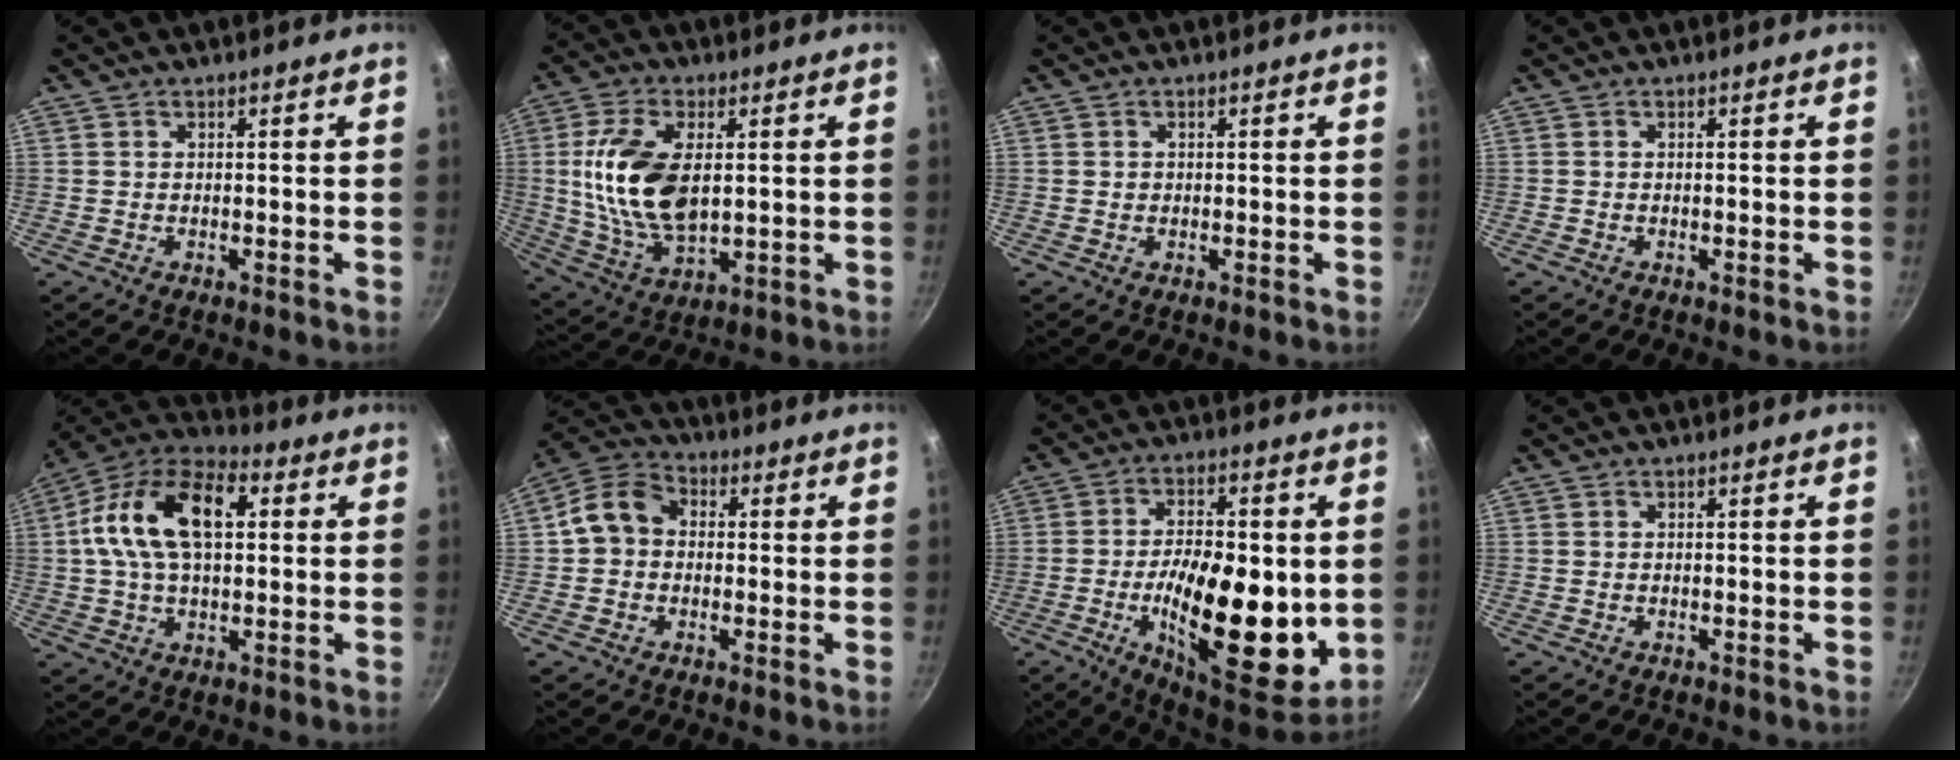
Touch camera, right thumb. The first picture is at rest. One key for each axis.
{"total": 16.1, "fx": 2.0, "fy": 8.9, "fz": 13.3, "tx": -0.248, "ty": -0.008, "tz": 0.044}
{"total": 1.4, "fx": -0.2, "fy": 1.3, "fz": 0.5, "tx": -0.001, "ty": 0.003, "tz": -0.005}
{"total": 0.0}
{"total": 18.5, "fx": 3.3, "fy": 10.8, "fz": 14.7, "tx": -0.247, "ty": 0.029, "tz": 0.038}
{"total": 8.8, "fx": 0.2, "fy": 7.3, "fz": 4.9, "tx": -0.063, "ty": 0.024, "tz": -0.019}
{"total": 22.5, "fx": -2.8, "fy": 9.9, "fz": 20.0, "tx": -0.289, "ty": -0.011, "tz": -0.042}
{"total": 0.0}